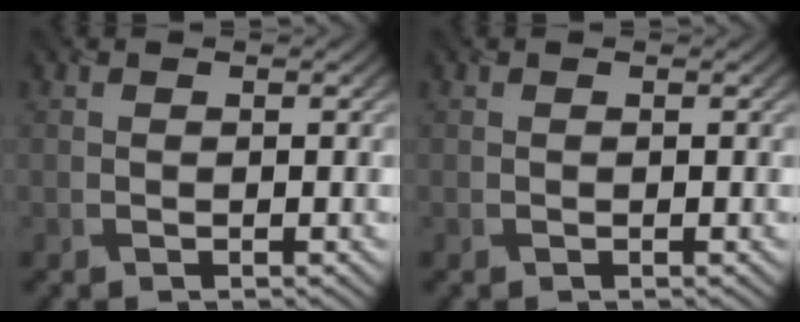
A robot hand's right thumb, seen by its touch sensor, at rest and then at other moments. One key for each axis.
{"total": 0.0}